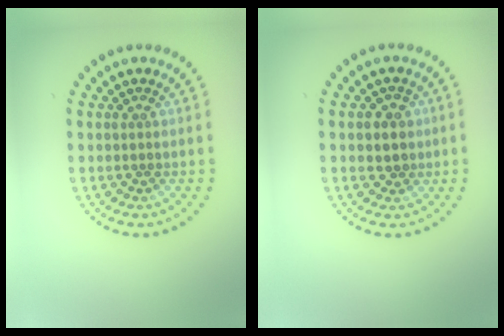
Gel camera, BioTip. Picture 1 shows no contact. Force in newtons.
{"total": 2.3, "press": 2.2, "slide": 0.8}